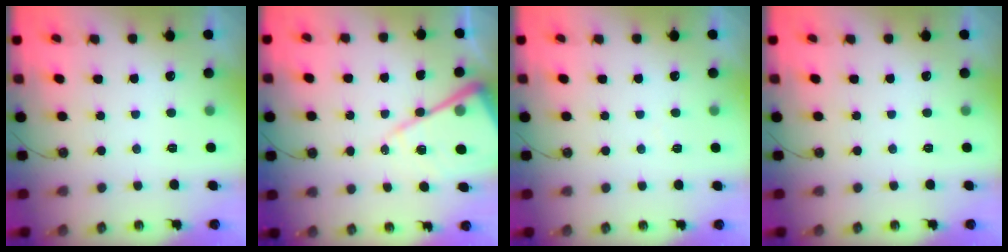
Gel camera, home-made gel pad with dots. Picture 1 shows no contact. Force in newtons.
{"total": 15.5, "press": 15.4, "slide": 1.5}
{"total": 2.9, "press": 2.8, "slide": 0.5}
{"total": 0.0}